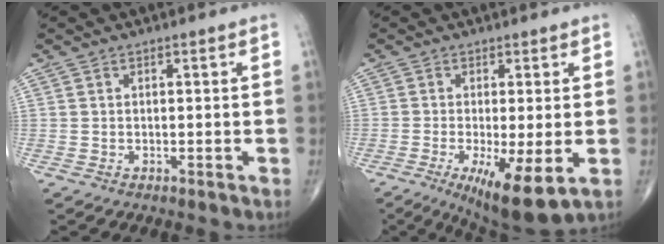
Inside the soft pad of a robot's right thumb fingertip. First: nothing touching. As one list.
[{"total": 10.8, "force": [-3.3, 2.7, 10.0], "torque": [-0.170, -0.024, -0.046]}]